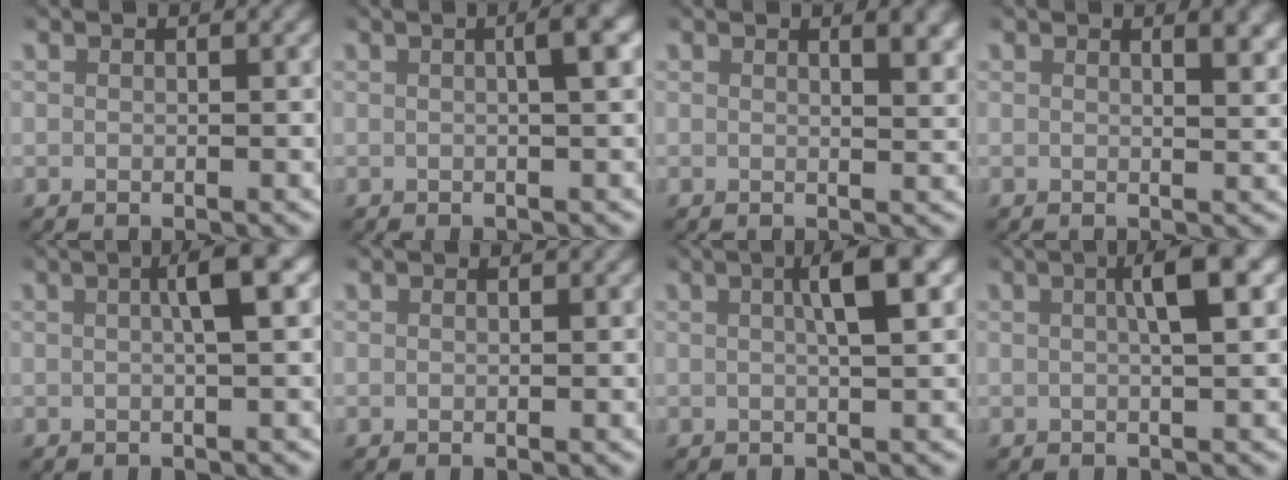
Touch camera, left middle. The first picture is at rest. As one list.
[{"total": 2.5, "force": [0.5, 0.2, 2.4], "torque": [-0.032, 0.014, 0.002]}, {"total": 1.9, "force": [1.2, 0.2, 1.5], "torque": [-0.014, -0.005, 0.020]}, {"total": 1.8, "force": [1.2, 0.2, 1.3], "torque": [-0.011, -0.006, 0.019]}, {"total": 3.2, "force": [0.5, 0.1, 3.1], "torque": [-0.047, 0.017, 0.001]}, {"total": 0.0}, {"total": 3.8, "force": [1.0, 0.3, 3.7], "torque": [-0.058, 0.014, 0.009]}, {"total": 3.5, "force": [0.7, 0.2, 3.4], "torque": [-0.053, 0.015, 0.005]}]